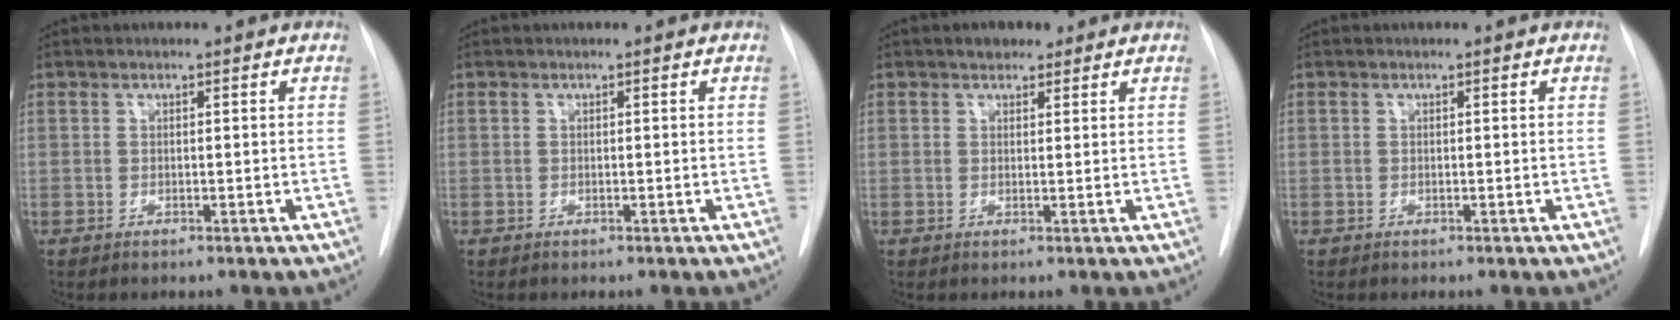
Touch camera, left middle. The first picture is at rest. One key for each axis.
{"total": 0.0}
{"total": 2.7, "fx": 2.0, "fy": 1.5, "fz": 1.2, "tx": -0.017, "ty": 0.009, "tz": 0.027}
{"total": 0.0}